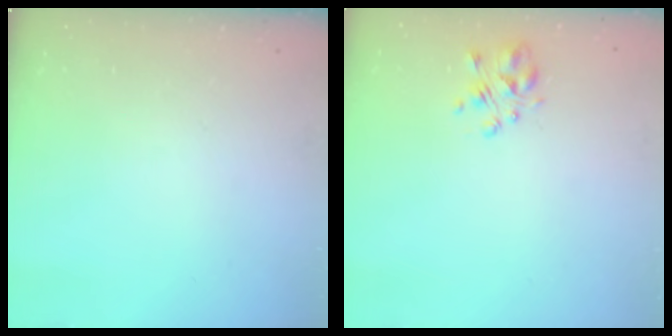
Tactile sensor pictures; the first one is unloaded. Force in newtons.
{"total": 3.3, "press": 3.1, "slide": 1.0}